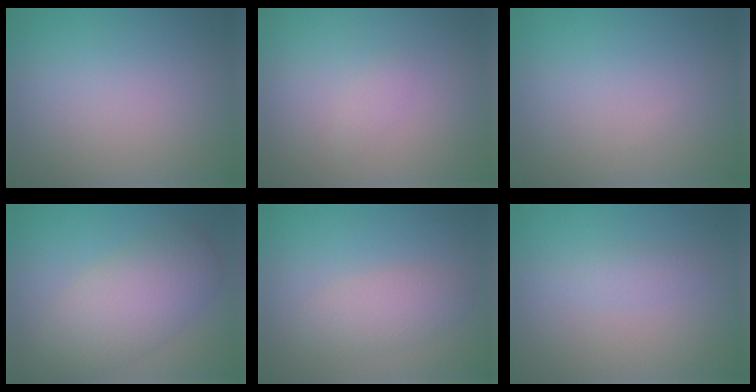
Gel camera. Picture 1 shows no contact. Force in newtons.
{"total": 0.6, "press": 0.6, "slide": 0.1}
{"total": 0.0}
{"total": 5.9, "press": 5.9, "slide": 0.4}
{"total": 2.5, "press": 2.5, "slide": 0.1}
{"total": 1.1, "press": 1.1, "slide": 0.1}